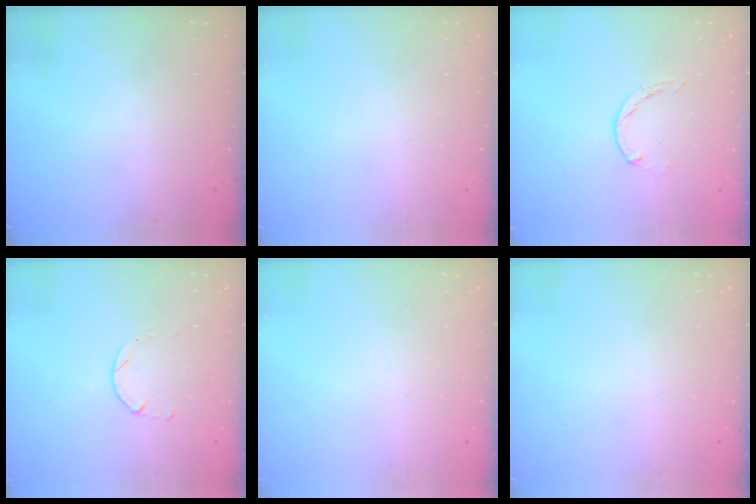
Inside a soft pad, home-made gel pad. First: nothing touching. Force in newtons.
{"total": 0.0}
{"total": 0.7, "press": 0.7, "slide": 0.2}
{"total": 1.4, "press": 1.4, "slide": 0.2}
{"total": 0.0}
{"total": 0.0}